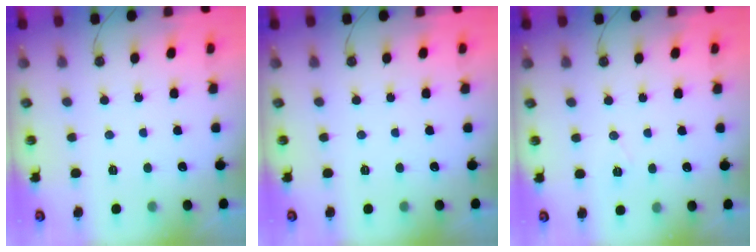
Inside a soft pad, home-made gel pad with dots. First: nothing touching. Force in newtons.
{"total": 0.0}
{"total": 5.7, "press": 3.5, "slide": 4.4}